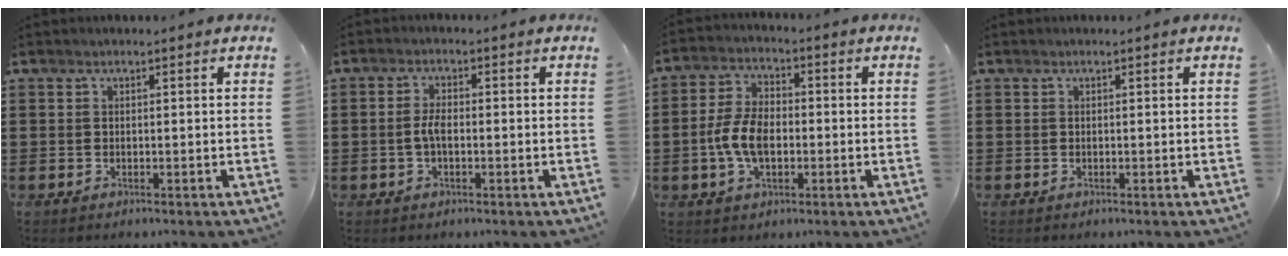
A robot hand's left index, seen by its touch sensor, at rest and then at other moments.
{"total": 2.8, "force": [-0.4, 1.2, 2.5], "torque": [-0.057, 0.001, -0.011]}
{"total": 6.9, "force": [-1.3, 3.9, 5.5], "torque": [-0.133, 0.001, -0.033]}
{"total": 0.0}